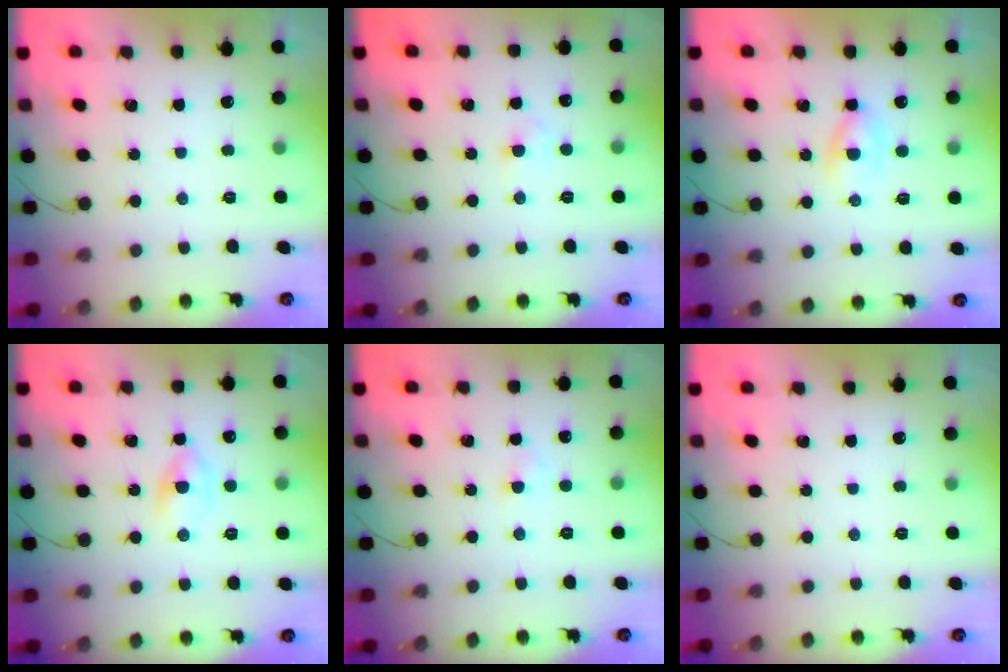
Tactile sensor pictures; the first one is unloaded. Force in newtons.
{"total": 2.4, "press": 2.3, "slide": 0.9}
{"total": 2.6, "press": 2.4, "slide": 1.0}
{"total": 2.6, "press": 2.3, "slide": 1.1}
{"total": 1.6, "press": 1.4, "slide": 0.8}
{"total": 0.0}